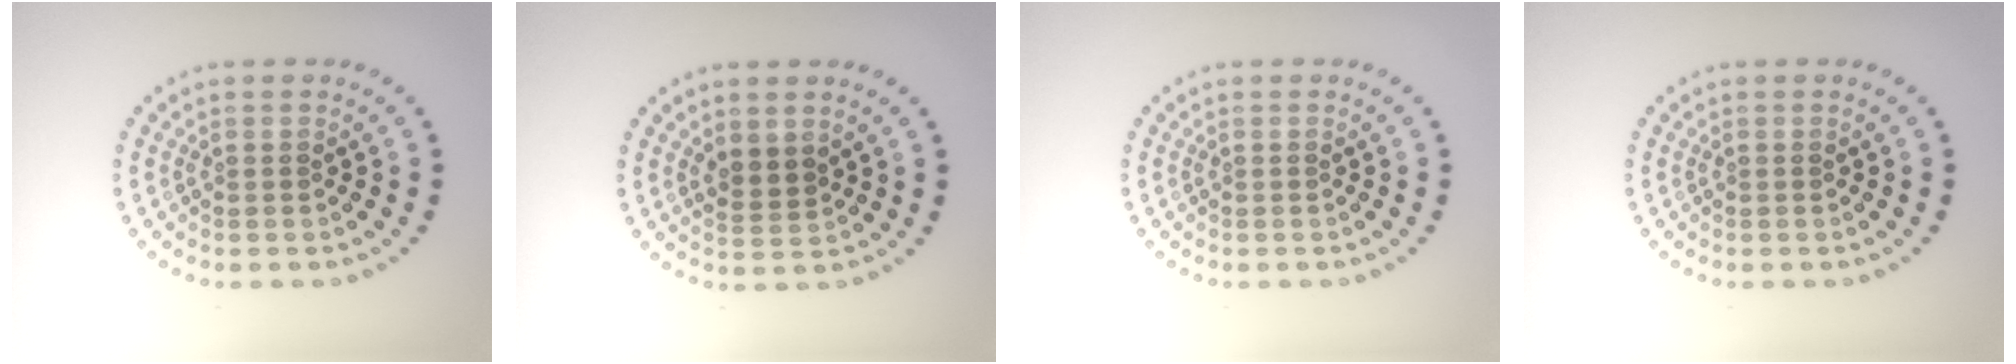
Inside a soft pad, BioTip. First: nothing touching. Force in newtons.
{"total": 1.6, "press": 1.4, "slide": 0.9}
{"total": 0.0}
{"total": 0.0}